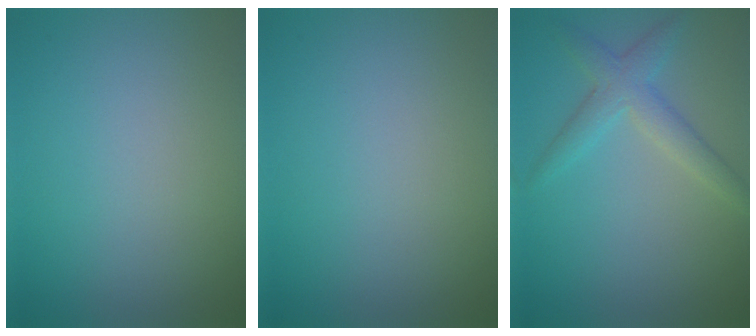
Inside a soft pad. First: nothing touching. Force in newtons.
{"total": 0.0}
{"total": 2.9, "press": 2.9, "slide": 0.2}